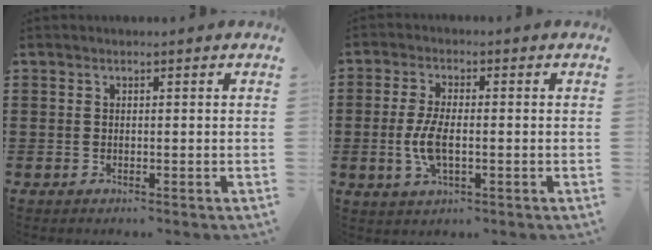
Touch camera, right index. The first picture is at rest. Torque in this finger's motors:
{"motor_torque": [1.11, 1.03, 0.14, 0.03]}